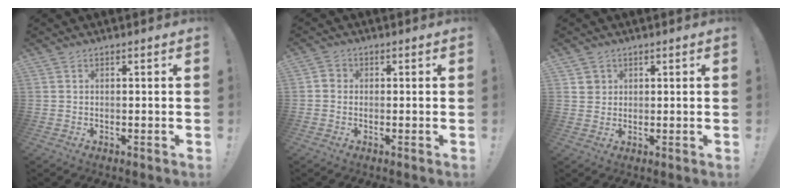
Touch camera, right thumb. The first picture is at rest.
{"total": 2.1, "force": [-0.4, 1.8, 0.8], "torque": [-0.017, 0.010, -0.007]}
{"total": 2.8, "force": [1.5, 2.3, 0.4], "torque": [0.000, -0.006, 0.025]}